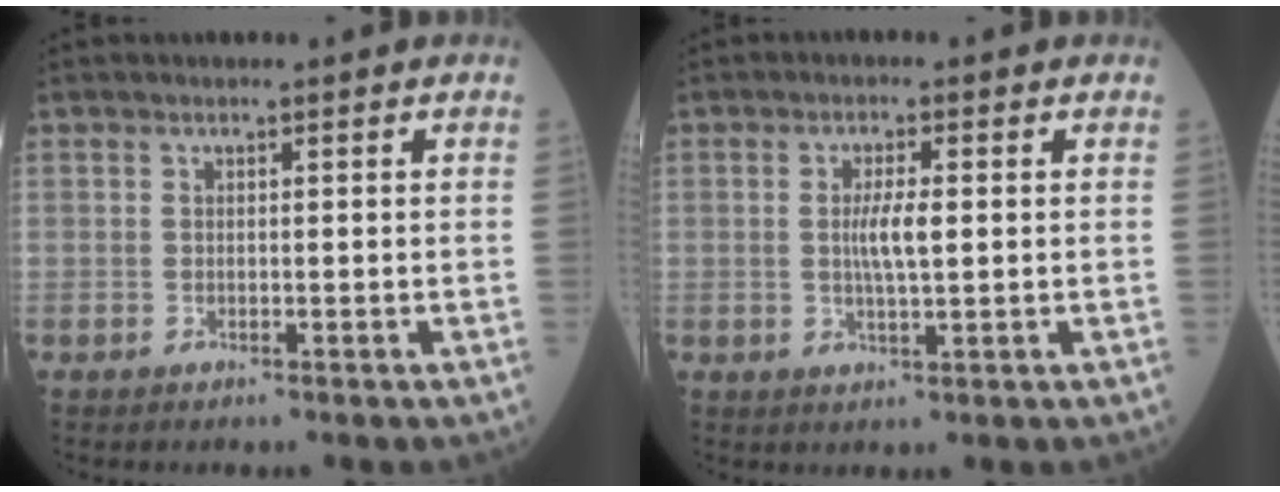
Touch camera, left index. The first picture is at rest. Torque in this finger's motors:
{"motor_torque": [0.74, 0.08, 0.11, 0.05]}